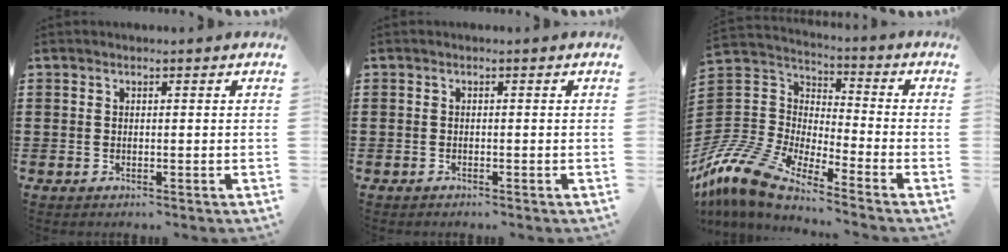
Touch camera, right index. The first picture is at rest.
{"total": 0.6, "force": [-0.6, 0.2, 0.0], "torque": [-0.001, 0.001, -0.012]}
{"total": 11.3, "force": [-10.2, 2.4, 4.1], "torque": [-0.137, 0.008, -0.219]}